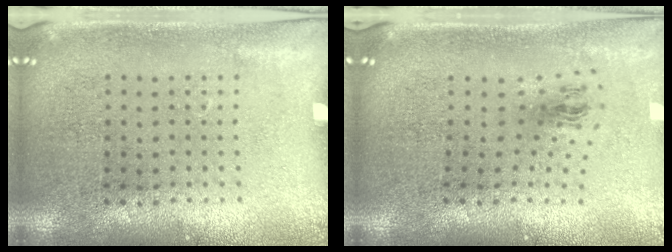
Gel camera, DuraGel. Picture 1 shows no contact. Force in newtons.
{"total": 1.1, "press": 0.5, "slide": 1.0}